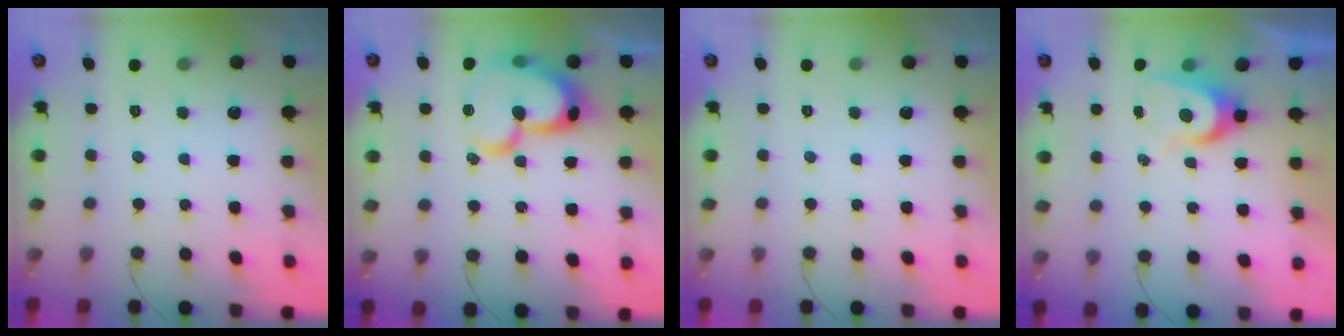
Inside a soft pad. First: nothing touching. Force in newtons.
{"total": 21.3, "press": 21.1, "slide": 2.6}
{"total": 0.0}
{"total": 6.8, "press": 6.8, "slide": 0.4}